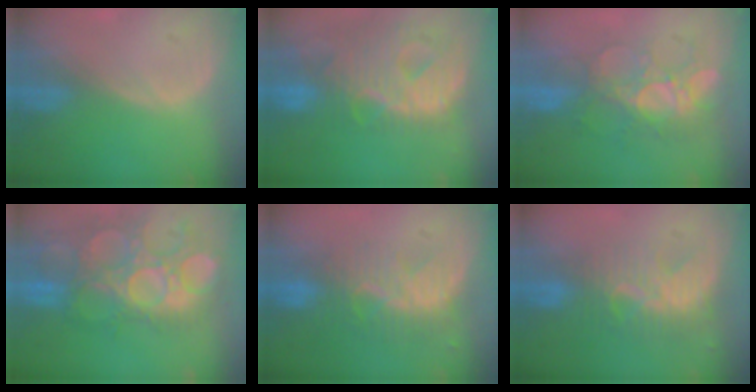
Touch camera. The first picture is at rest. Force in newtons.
{"total": 13.0, "press": 11.0, "slide": 6.8}
{"total": 8.3, "press": 7.7, "slide": 3.1}
{"total": 13.3, "press": 12.2, "slide": 5.4}
{"total": 8.5, "press": 7.7, "slide": 3.5}
{"total": 8.7, "press": 7.6, "slide": 4.3}